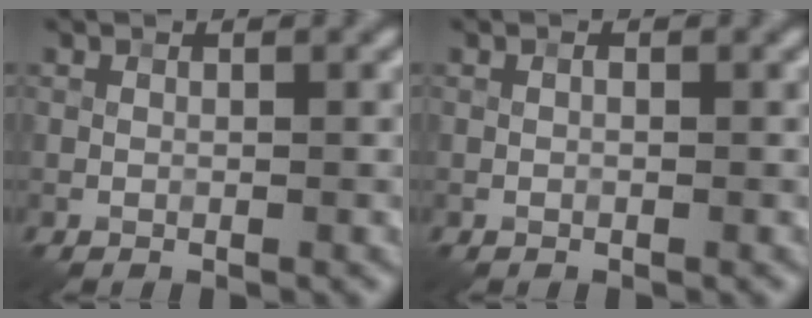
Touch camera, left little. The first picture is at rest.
{"total": 0.0}